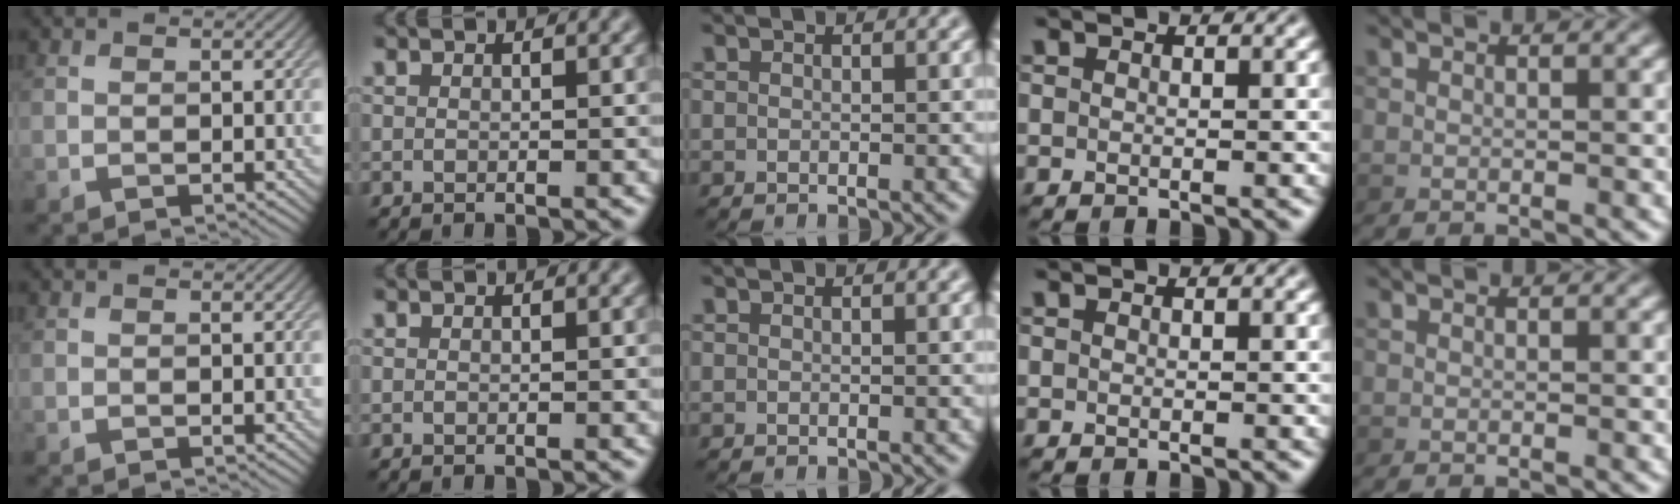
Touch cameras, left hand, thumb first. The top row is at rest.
{}